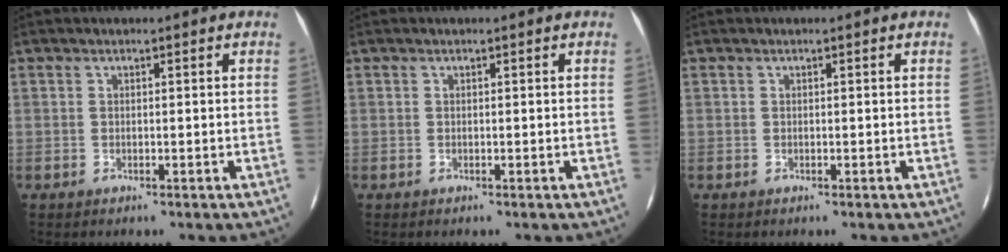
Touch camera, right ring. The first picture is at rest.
{"total": 0.0}
{"total": 0.0}